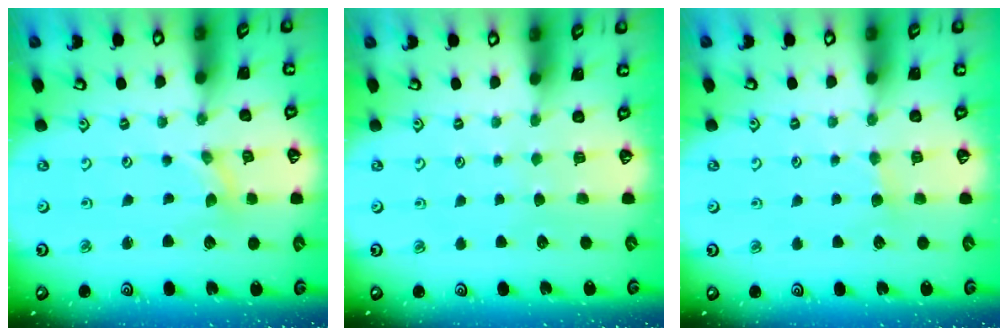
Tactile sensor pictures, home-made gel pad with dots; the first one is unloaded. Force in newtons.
{"total": 0.0}
{"total": 2.4, "press": 2.4, "slide": 0.4}